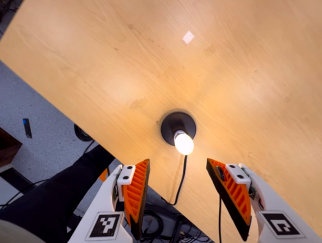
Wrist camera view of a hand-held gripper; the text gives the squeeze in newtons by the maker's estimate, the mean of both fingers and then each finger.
{"total": 0.0}